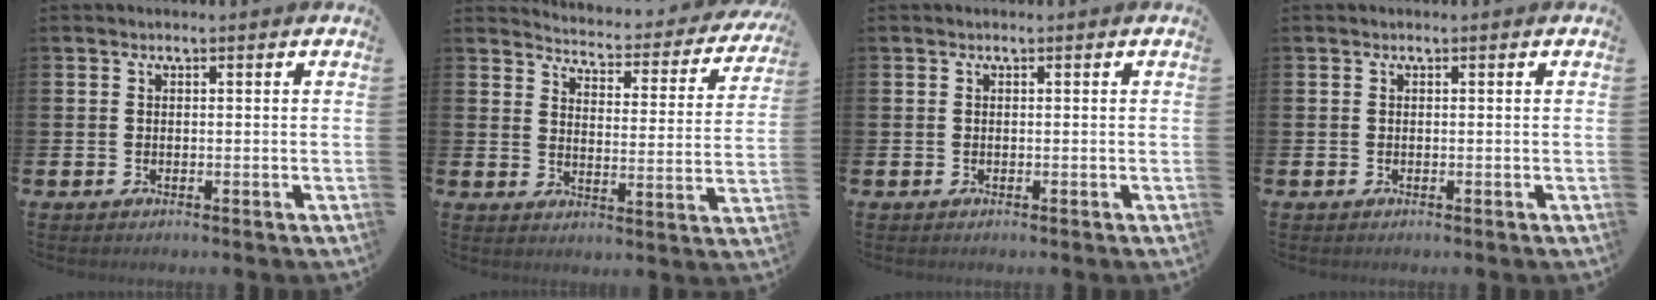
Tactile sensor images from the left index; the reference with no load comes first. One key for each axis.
{"total": 3.9, "fx": 3.7, "fy": 0.8, "fz": 0.7, "tx": -0.031, "ty": -0.040, "tz": 0.055}
{"total": 0.0}
{"total": 0.0}